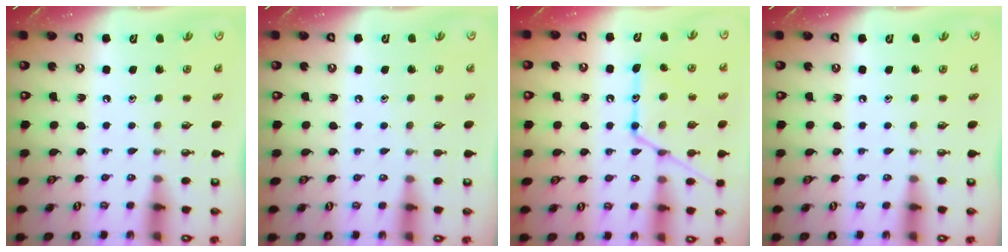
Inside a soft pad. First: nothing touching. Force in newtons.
{"total": 3.4, "press": 3.3, "slide": 0.3}
{"total": 17.5, "press": 17.5, "slide": 1.5}
{"total": 0.0}